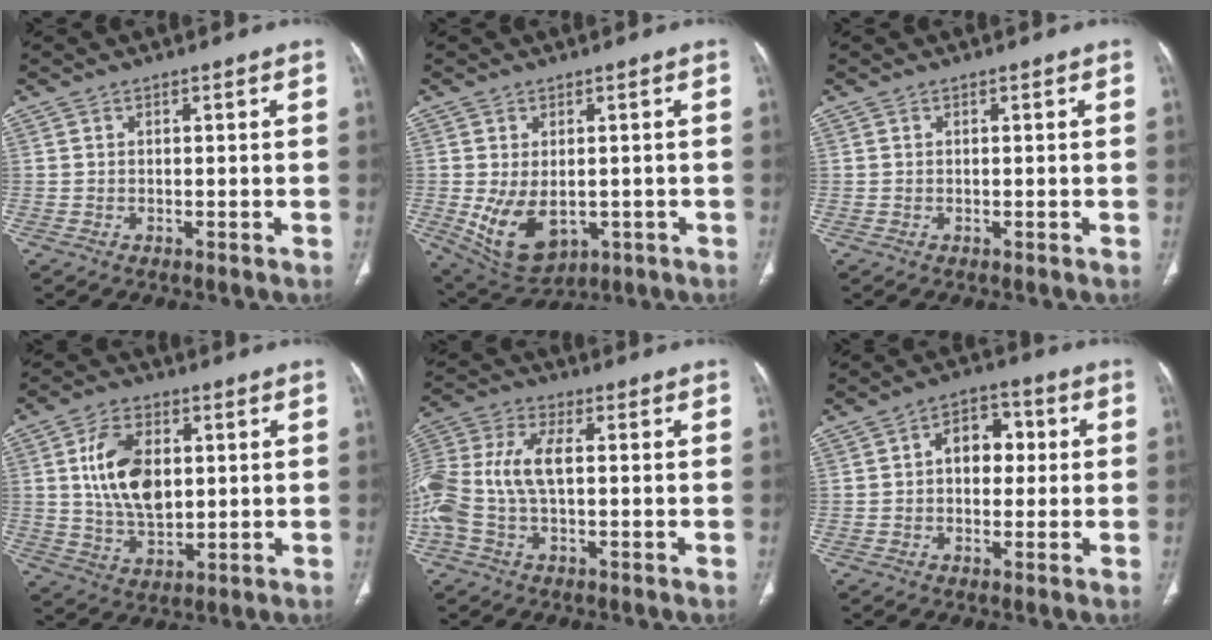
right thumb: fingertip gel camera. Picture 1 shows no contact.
{"total": 10.1, "force": [-1.9, 6.4, 7.6], "torque": [-0.124, -0.010, -0.005]}
{"total": 0.0}
{"total": 12.5, "force": [2.2, 7.7, 9.6], "torque": [-0.156, -0.007, 0.045]}
{"total": 14.3, "force": [-0.3, 7.2, 12.3], "torque": [-0.296, 0.027, -0.005]}
{"total": 8.0, "force": [0.8, 5.6, 5.6], "torque": [-0.047, 0.022, 0.006]}